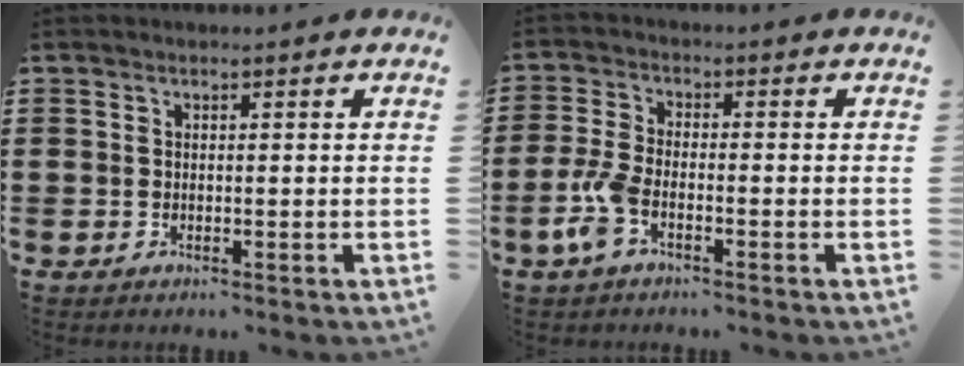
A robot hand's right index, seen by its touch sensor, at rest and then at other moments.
{"total": 5.1, "force": [-2.4, 1.8, 4.1], "torque": [-0.110, -0.010, -0.051]}